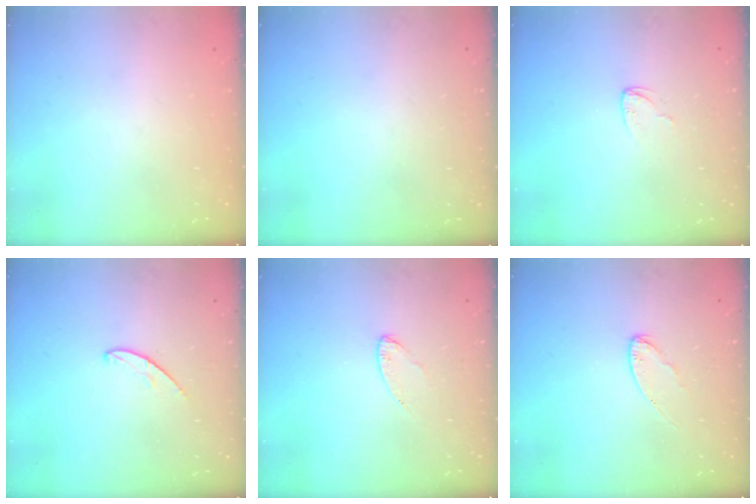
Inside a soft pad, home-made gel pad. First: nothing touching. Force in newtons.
{"total": 0.0}
{"total": 3.0, "press": 3.0, "slide": 0.3}
{"total": 4.6, "press": 4.6, "slide": 0.4}
{"total": 4.2, "press": 4.1, "slide": 0.4}
{"total": 5.4, "press": 5.4, "slide": 0.6}